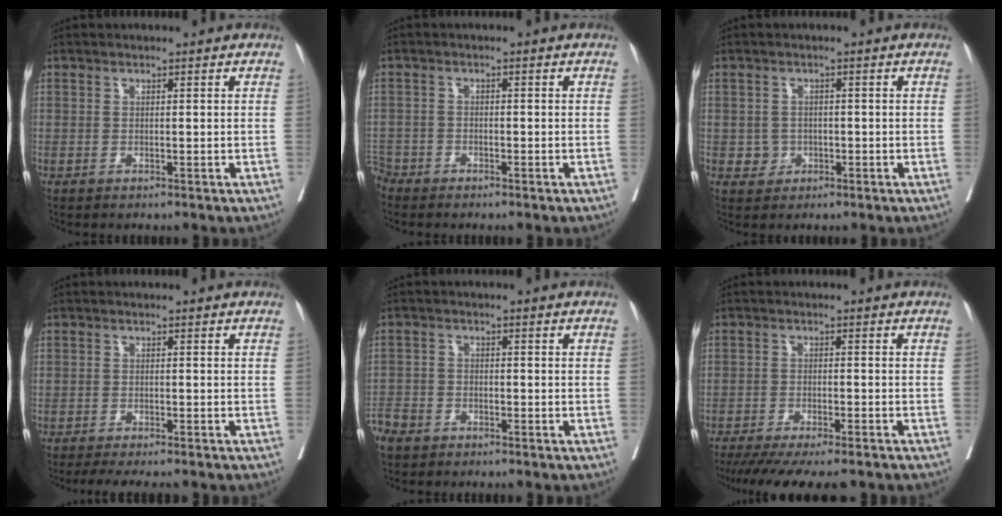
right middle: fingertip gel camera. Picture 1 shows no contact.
{"total": 3.1, "force": [-2.7, 1.4, -0.3], "torque": [0.002, 0.001, -0.057]}
{"total": 2.1, "force": [-0.6, 2.0, 0.4], "torque": [-0.001, 0.007, -0.005]}
{"total": 7.1, "force": [-6.1, 1.3, 3.3], "torque": [-0.039, -0.011, -0.088]}
{"total": 4.4, "force": [-3.5, 2.6, 1.0], "torque": [-0.022, 0.002, -0.068]}
{"total": 14.6, "force": [-12.4, 2.2, 7.4], "torque": [-0.119, -0.034, -0.175]}